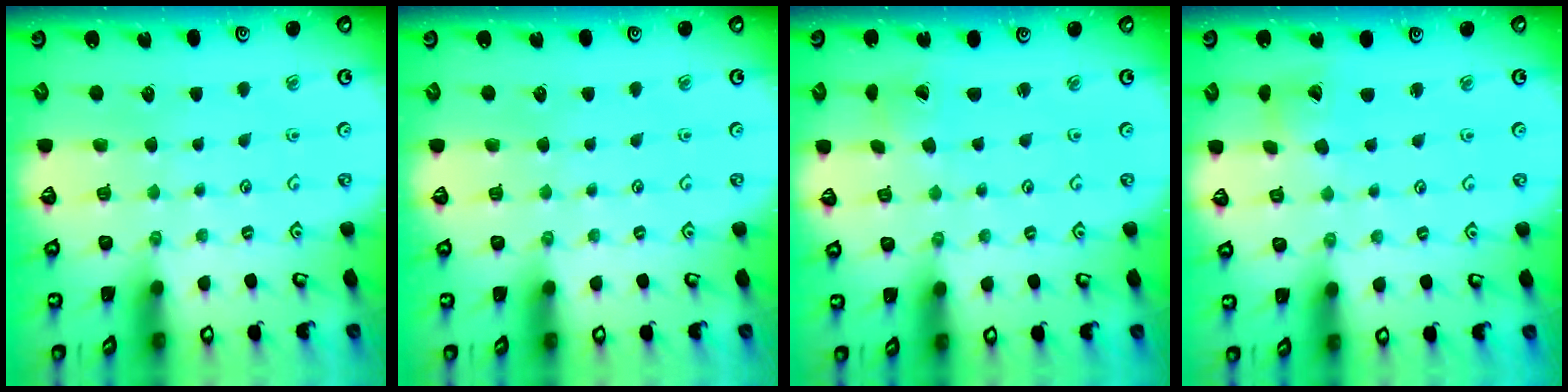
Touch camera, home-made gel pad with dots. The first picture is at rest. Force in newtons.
{"total": 0.0}
{"total": 1.5, "press": 1.5, "slide": 0.3}
{"total": 6.1, "press": 6.0, "slide": 0.8}